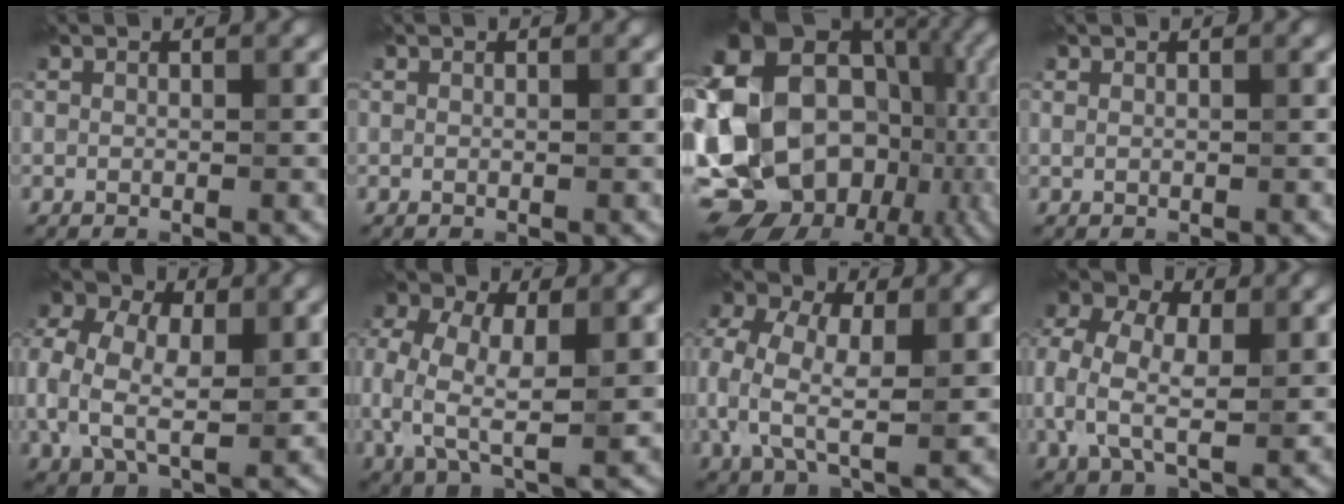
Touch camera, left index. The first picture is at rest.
{"total": 0.0}
{"total": 23.5, "force": [-2.6, 19.6, 12.8], "torque": [-0.232, 0.018, -0.071]}
{"total": 0.0}
{"total": 9.3, "force": [0.6, 6.6, 6.6], "torque": [-0.168, 0.005, 0.018]}
{"total": 8.9, "force": [-0.4, 5.4, 7.1], "torque": [-0.159, 0.003, -0.008]}
{"total": 9.0, "force": [0.1, 5.7, 6.9], "torque": [-0.175, 0.008, -0.002]}
{"total": 8.3, "force": [0.4, 5.6, 6.1], "torque": [-0.155, 0.009, 0.001]}